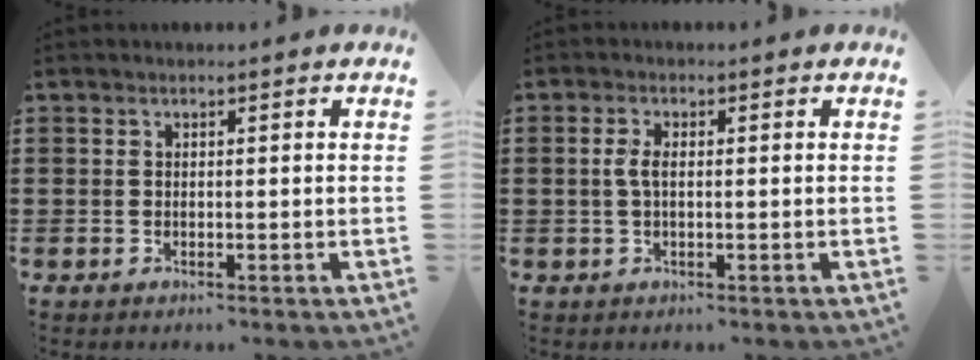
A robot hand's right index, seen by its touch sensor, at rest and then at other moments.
{"total": 2.5, "force": [0.0, 0.9, 2.3], "torque": [-0.059, -0.003, -0.007]}